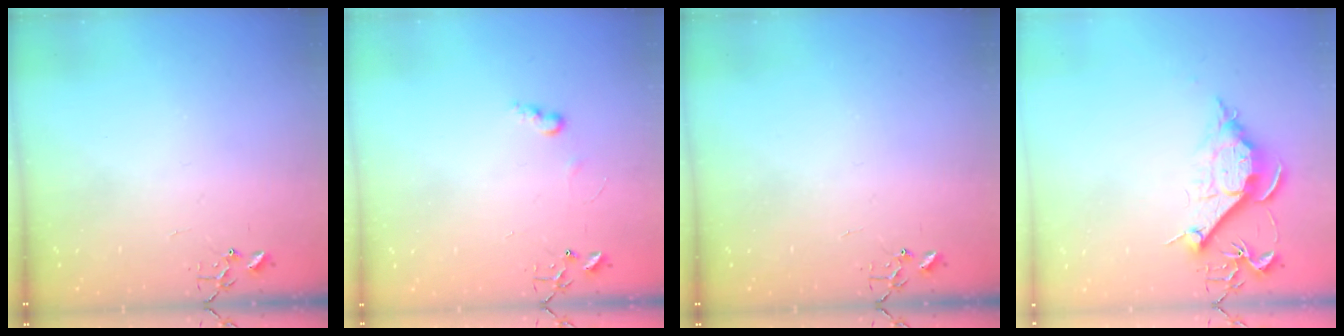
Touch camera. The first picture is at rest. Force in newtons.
{"total": 6.0, "press": 5.9, "slide": 0.7}
{"total": 0.0}
{"total": 10.2, "press": 10.2, "slide": 1.0}